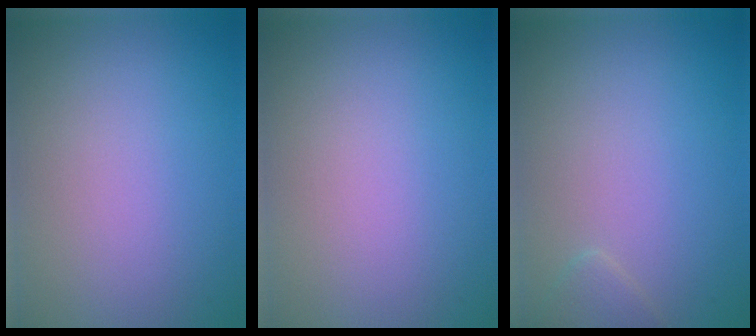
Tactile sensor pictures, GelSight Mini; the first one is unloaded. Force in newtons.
{"total": 0.0}
{"total": 1.1, "press": 1.1, "slide": 0.1}